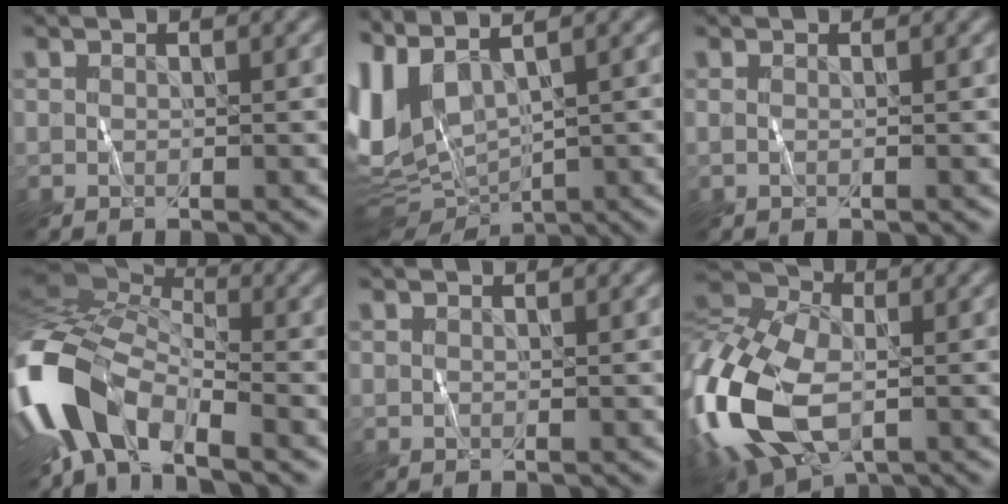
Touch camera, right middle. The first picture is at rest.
{"total": 7.7, "force": [1.5, 3.4, 6.7], "torque": [-0.163, -0.010, 0.047]}
{"total": 0.0}
{"total": 10.8, "force": [-4.9, 5.3, 8.0], "torque": [-0.166, -0.005, -0.104]}
{"total": 0.0}
{"total": 14.2, "force": [-4.9, 7.8, 10.7], "torque": [-0.254, -0.009, -0.111]}